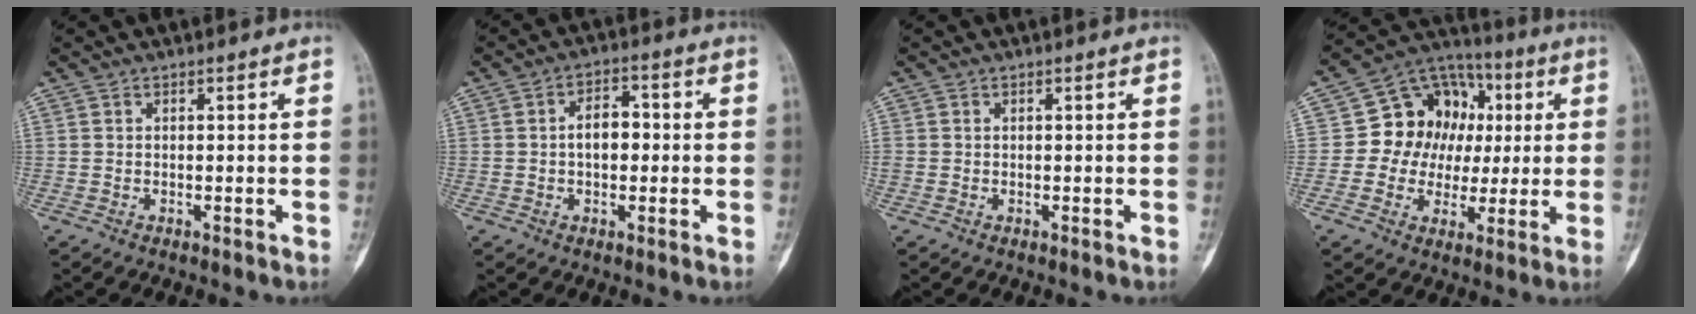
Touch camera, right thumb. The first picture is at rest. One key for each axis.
{"total": 5.7, "fx": 0.0, "fy": 3.7, "fz": 4.4, "tx": -0.059, "ty": 0.016, "tz": -0.005}
{"total": 0.5, "fx": 0.1, "fy": 0.5, "fz": 0.2, "tx": 0.001, "ty": 0.002, "tz": 0.002}
{"total": 15.3, "fx": 1.7, "fy": 12.9, "fz": 8.0, "tx": -0.067, "ty": 0.025, "tz": 0.027}